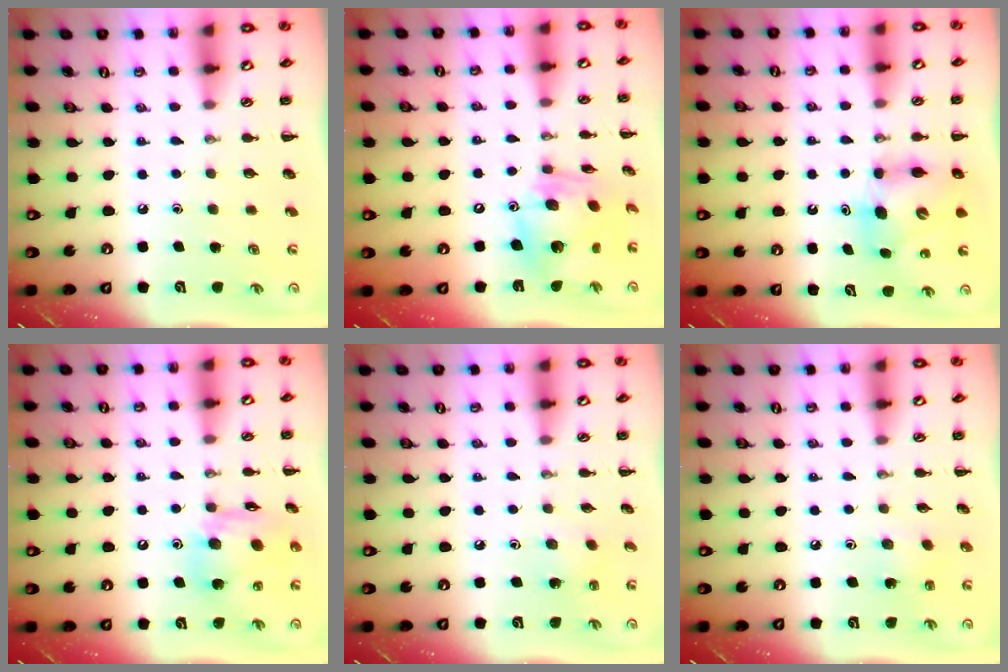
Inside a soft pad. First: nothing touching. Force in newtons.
{"total": 13.6, "press": 13.4, "slide": 2.5}
{"total": 6.8, "press": 6.8, "slide": 0.7}
{"total": 14.1, "press": 14.0, "slide": 1.8}
{"total": 1.8, "press": 1.7, "slide": 0.7}
{"total": 3.3, "press": 3.2, "slide": 1.0}